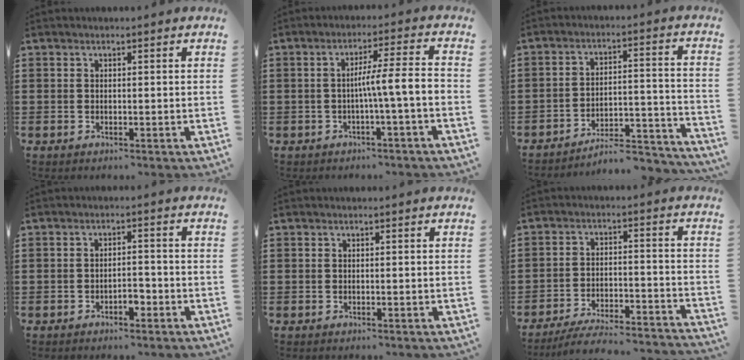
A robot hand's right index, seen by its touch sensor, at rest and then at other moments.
{"total": 5.8, "force": [-1.4, -0.2, 5.6], "torque": [-0.102, 0.000, -0.030]}
{"total": 6.4, "force": [-6.0, 0.7, 2.0], "torque": [-0.028, 0.005, -0.118]}
{"total": 2.4, "force": [-1.5, 1.0, 1.6], "torque": [-0.032, 0.004, -0.029]}
{"total": 0.0}
{"total": 6.0, "force": [-5.7, 0.1, 1.9], "torque": [-0.034, -0.003, -0.110]}